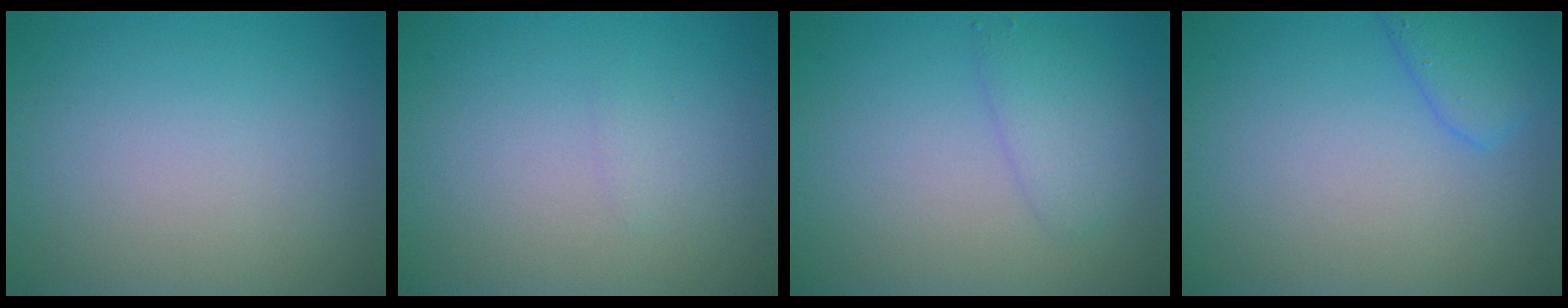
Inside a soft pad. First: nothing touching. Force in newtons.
{"total": 0.5, "press": 0.5, "slide": 0.0}
{"total": 2.1, "press": 2.1, "slide": 0.1}
{"total": 2.7, "press": 2.7, "slide": 0.2}